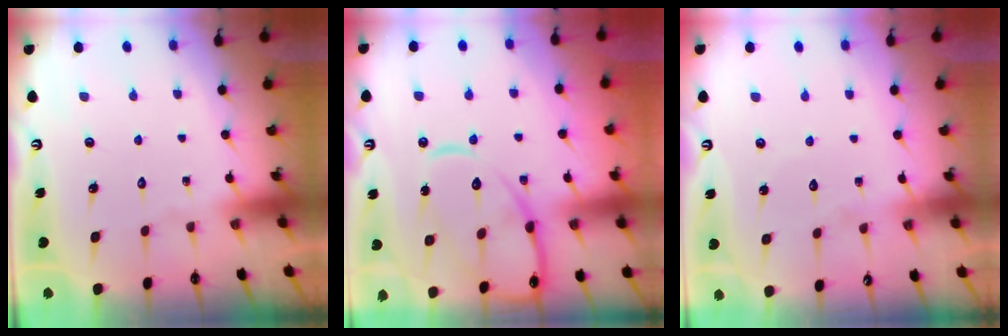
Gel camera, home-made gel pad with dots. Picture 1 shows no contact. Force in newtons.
{"total": 14.9, "press": 14.8, "slide": 1.4}
{"total": 5.2, "press": 5.1, "slide": 0.5}